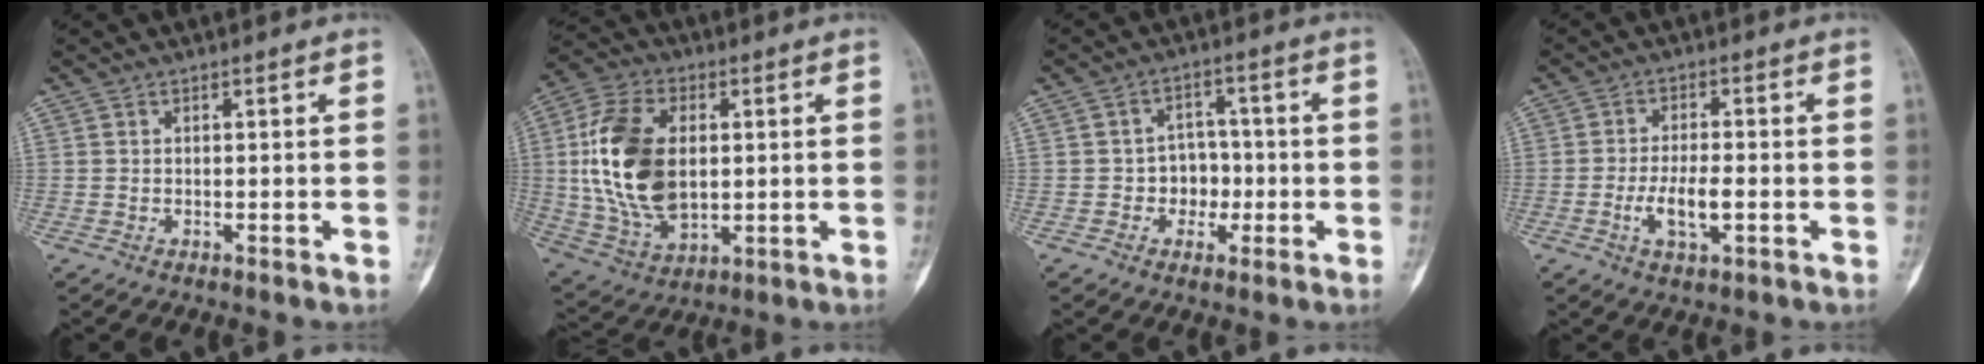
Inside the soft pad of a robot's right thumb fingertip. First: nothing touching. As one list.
[{"total": 19.2, "force": [1.8, 11.8, 15.0], "torque": [-0.290, -0.006, 0.040]}, {"total": 5.7, "force": [-1.3, 4.9, 2.7], "torque": [0.005, 0.018, -0.029]}, {"total": 6.4, "force": [-1.8, 2.5, 5.6], "torque": [-0.108, 0.005, -0.033]}]